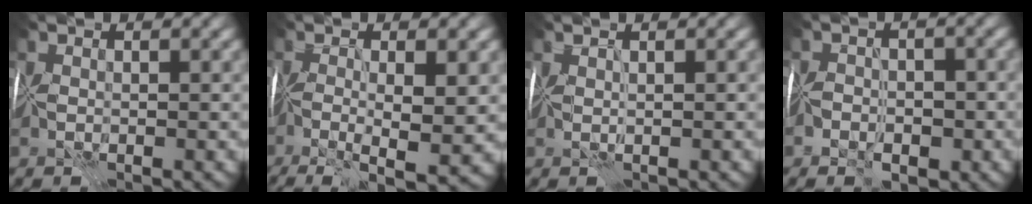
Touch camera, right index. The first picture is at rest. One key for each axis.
{"total": 7.8, "fx": -1.9, "fy": 1.7, "fz": 7.4, "tx": -0.118, "ty": -0.015, "tz": -0.025}
{"total": 0.8, "fx": 0.5, "fy": -0.6, "fz": 0.2, "tx": 0.000, "ty": 0.003, "tz": 0.009}
{"total": 3.0, "fx": -2.1, "fy": 1.8, "fz": 1.3, "tx": -0.006, "ty": 0.000, "tz": -0.040}